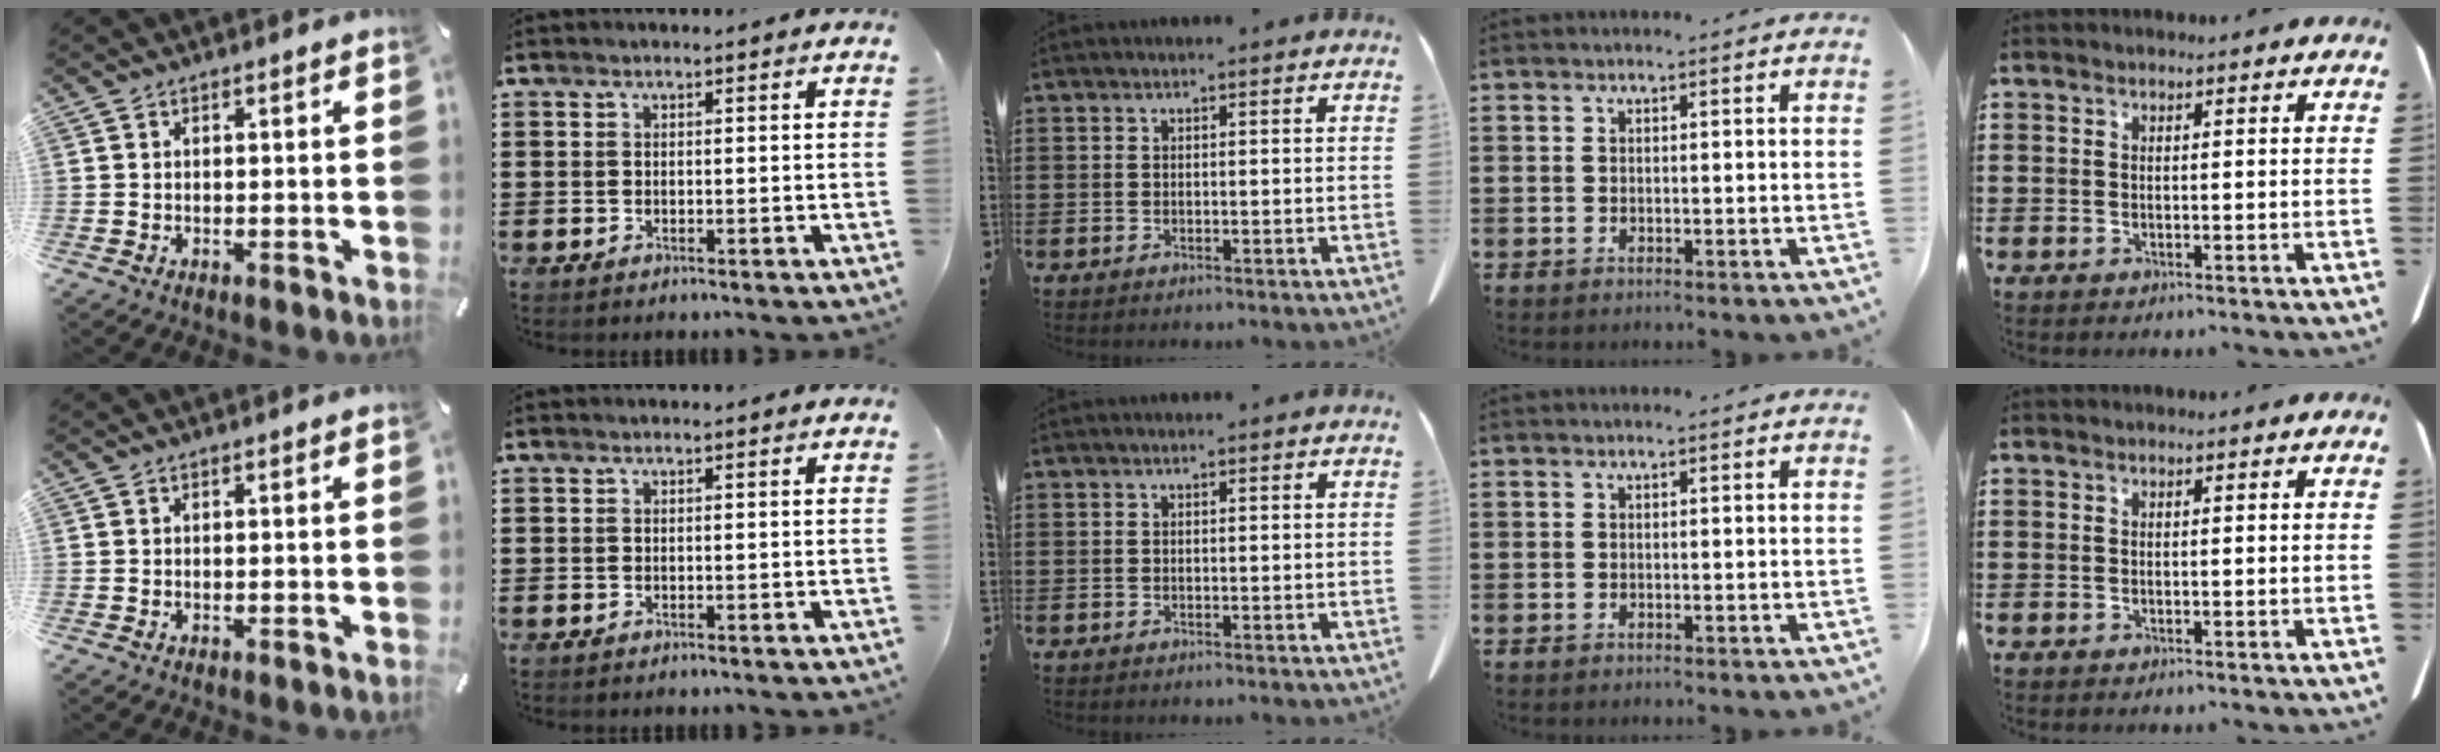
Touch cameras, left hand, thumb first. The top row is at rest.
{}